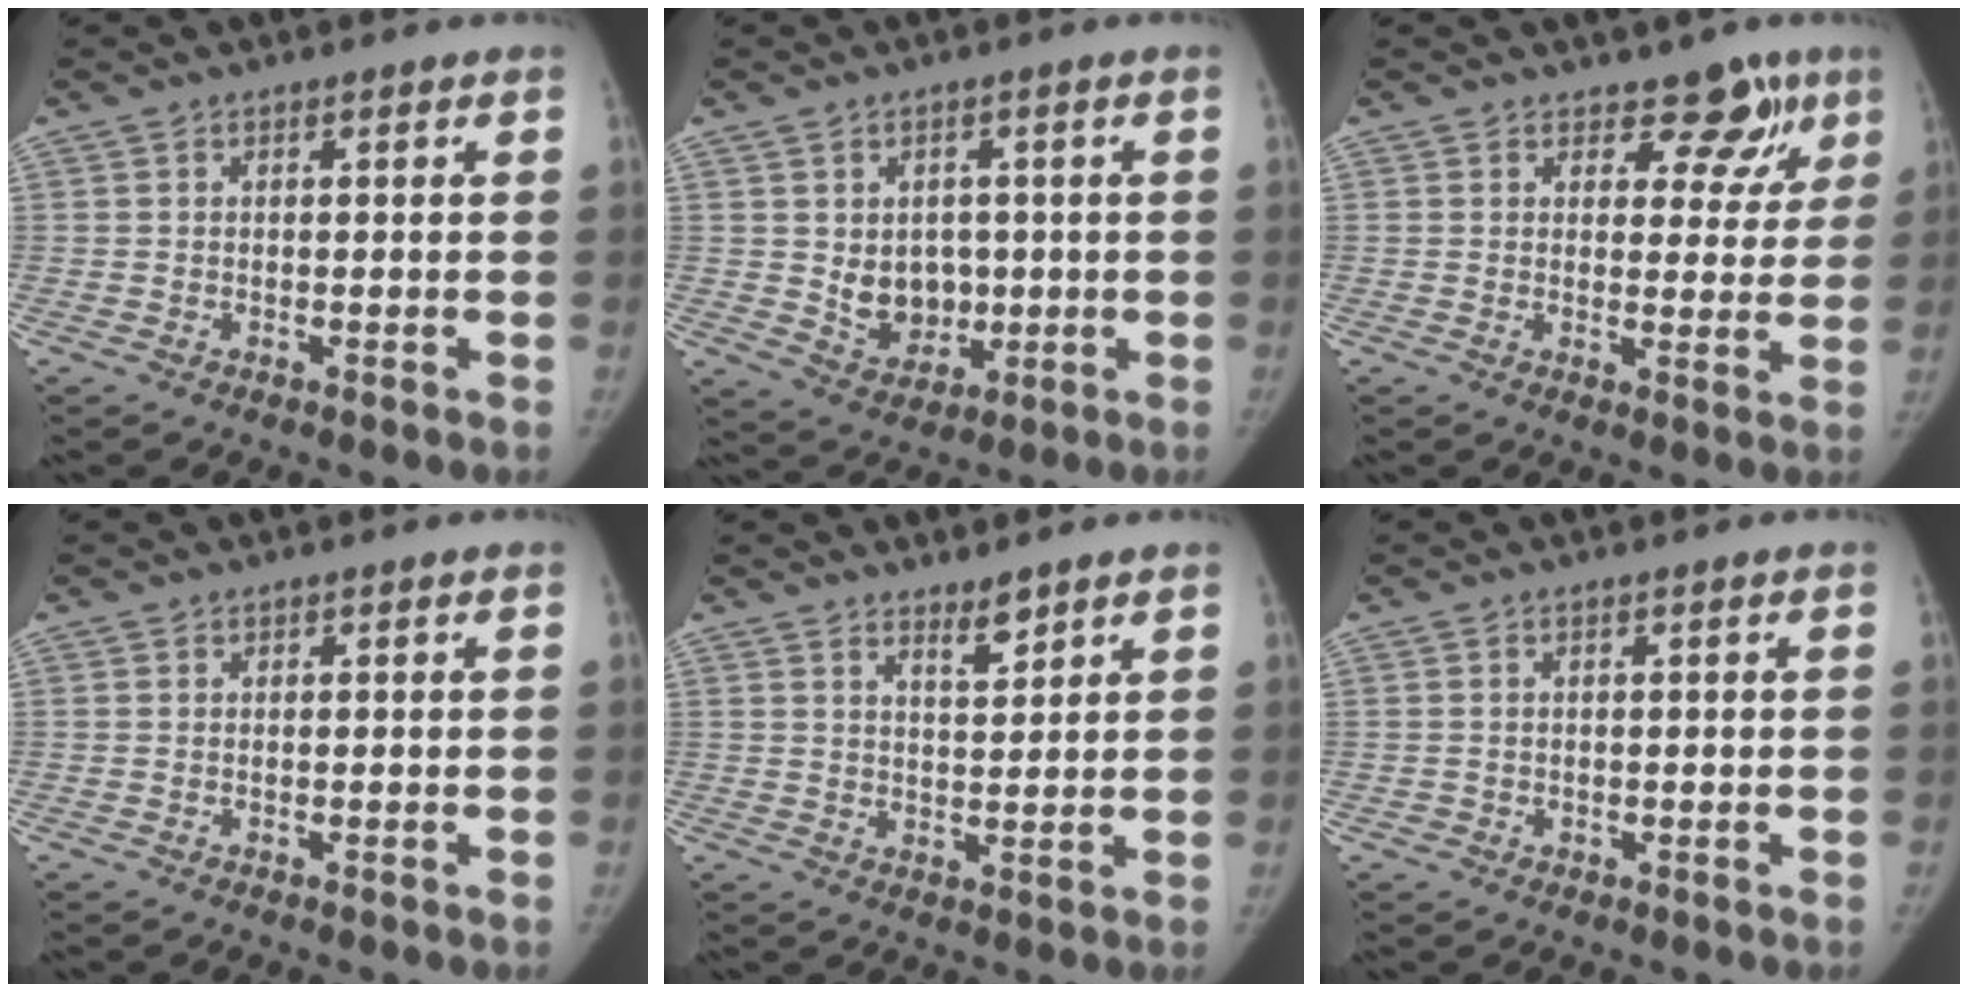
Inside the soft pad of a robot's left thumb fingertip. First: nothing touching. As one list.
[{"total": 7.8, "force": [0.1, 6.2, 4.6], "torque": [-0.035, -0.008, 0.019]}, {"total": 6.8, "force": [4.6, 4.3, 2.5], "torque": [0.012, -0.023, 0.055]}, {"total": 0.0}, {"total": 3.4, "force": [2.8, 0.7, 1.8], "torque": [-0.022, -0.027, 0.049]}, {"total": 0.7, "force": [0.0, 0.6, 0.2], "torque": [0.002, 0.002, 0.001]}]